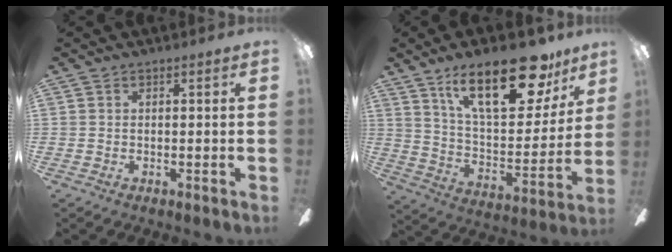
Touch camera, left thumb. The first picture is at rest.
{"total": 26.5, "force": [15.9, 10.7, 18.2], "torque": [-0.280, -0.082, 0.271]}